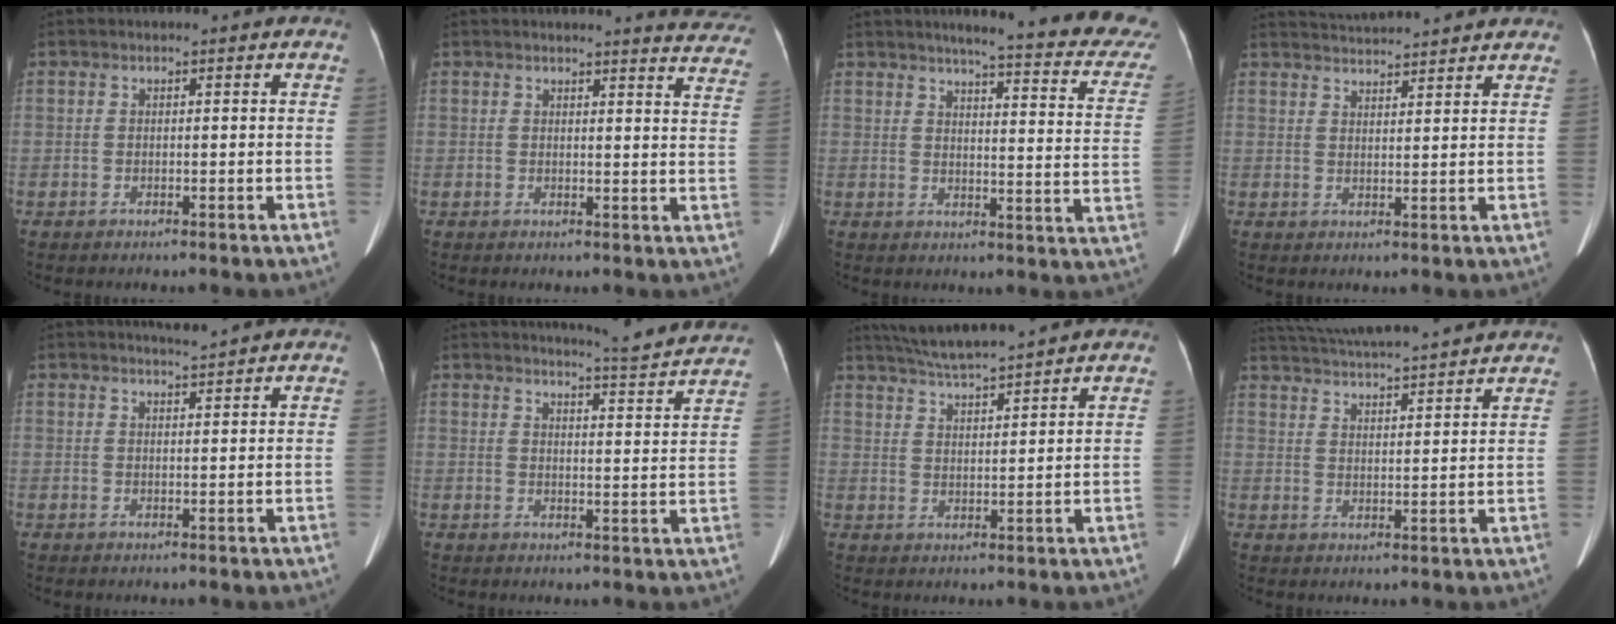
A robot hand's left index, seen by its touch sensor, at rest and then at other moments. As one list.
[{"total": 10.1, "force": [9.9, 0.6, 1.8], "torque": [0.003, -0.065, 0.077]}, {"total": 21.5, "force": [18.8, 1.9, 10.3], "torque": [-0.117, -0.057, 0.204]}, {"total": 8.8, "force": [8.5, 0.1, 2.4], "torque": [-0.046, 0.030, 0.123]}, {"total": 1.8, "force": [1.7, -0.7, 0.2], "torque": [-0.007, -0.005, 0.034]}, {"total": 10.4, "force": [10.1, -1.4, 2.1], "torque": [-0.045, -0.035, 0.118]}, {"total": 8.2, "force": [7.5, -1.0, 3.2], "torque": [-0.061, 0.016, 0.134]}, {"total": 16.6, "force": [15.2, 0.3, 6.6], "torque": [-0.125, 0.028, 0.226]}]